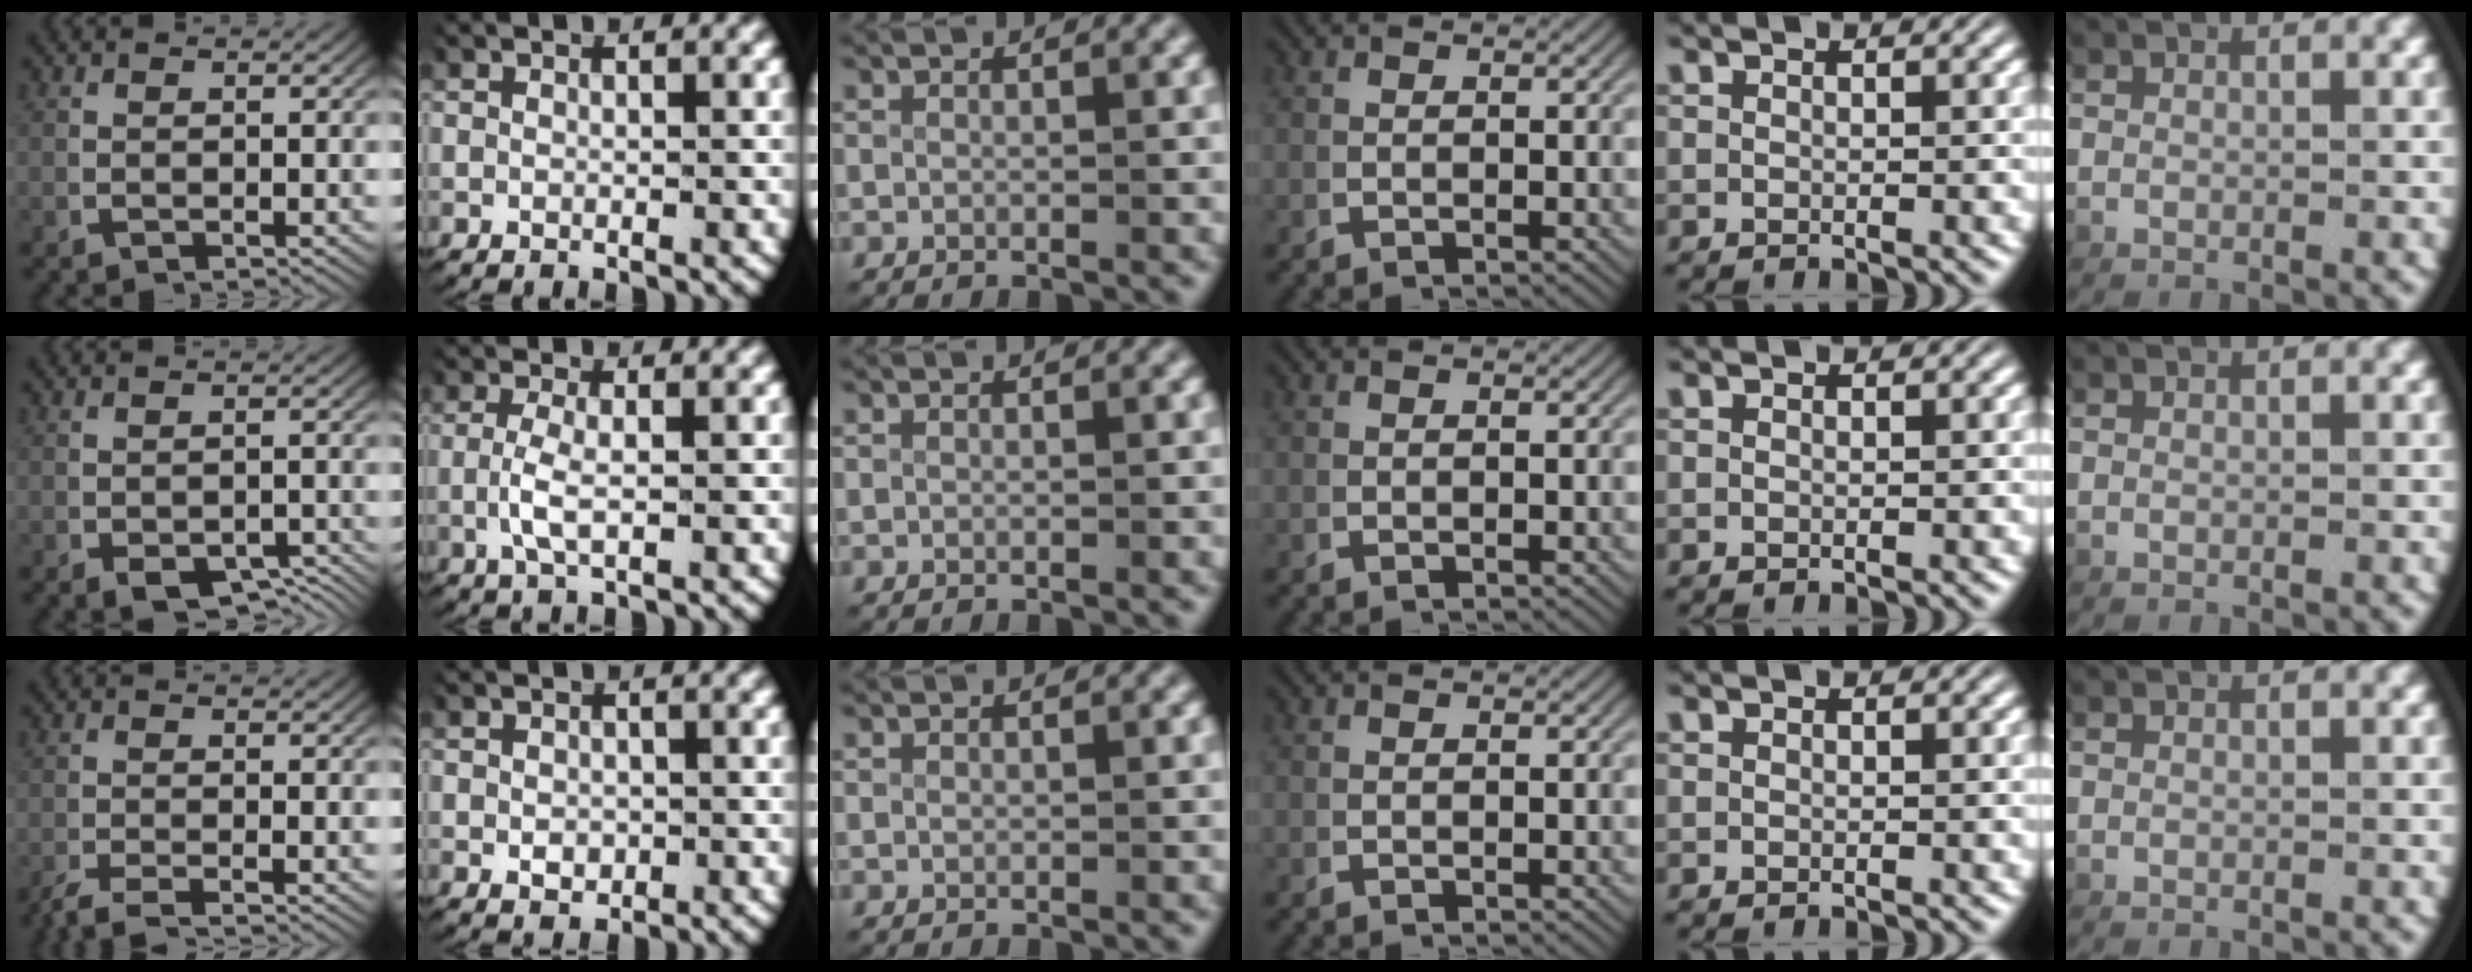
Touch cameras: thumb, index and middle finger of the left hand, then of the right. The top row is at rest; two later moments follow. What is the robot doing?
{"motion": "lift_and_place", "object": "card"}